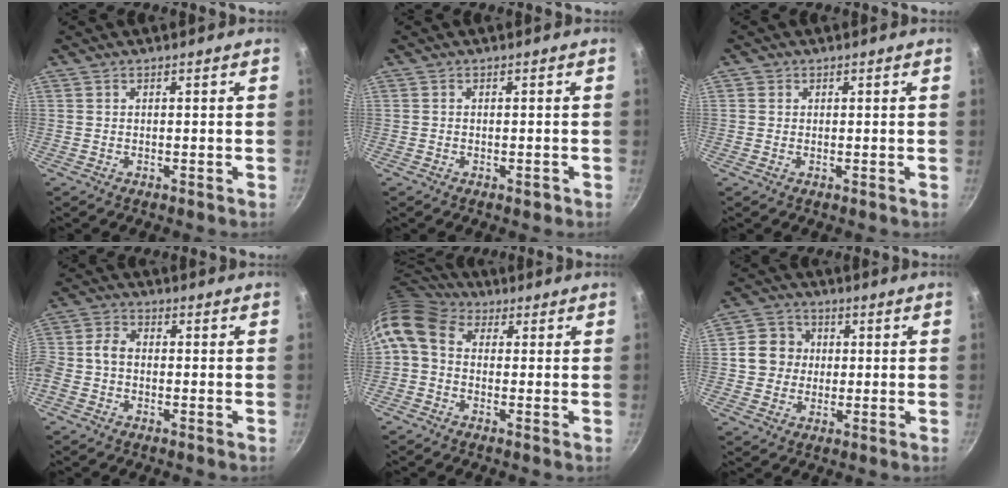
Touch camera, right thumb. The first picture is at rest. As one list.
[{"total": 1.1, "force": [-0.6, 0.6, 0.7], "torque": [-0.010, 0.003, -0.008]}, {"total": 1.2, "force": [0.2, 1.2, 0.2], "torque": [0.002, 0.000, -0.001]}, {"total": 5.5, "force": [-1.3, 4.0, 3.4], "torque": [-0.075, 0.026, -0.042]}, {"total": 10.3, "force": [1.4, 7.8, 6.6], "torque": [-0.132, 0.027, 0.006]}, {"total": 7.6, "force": [0.7, 7.1, 2.6], "torque": [-0.009, 0.011, -0.001]}]